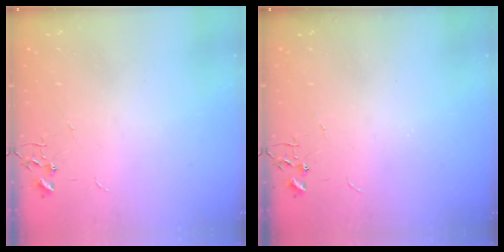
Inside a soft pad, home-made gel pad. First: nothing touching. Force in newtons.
{"total": 0.0}